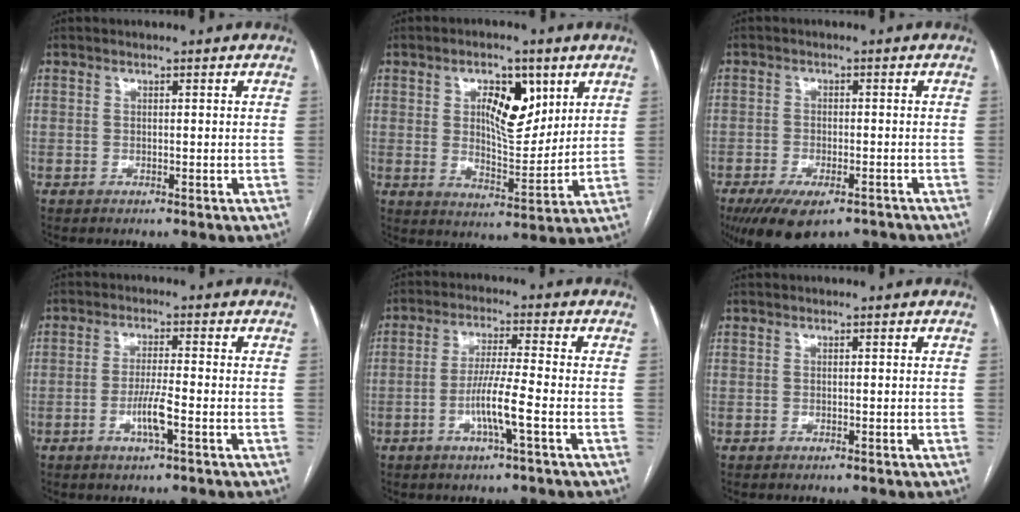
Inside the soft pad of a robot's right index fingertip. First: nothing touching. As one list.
[{"total": 9.5, "force": [3.7, 4.1, 7.7], "torque": [-0.123, 0.005, 0.065]}, {"total": 10.4, "force": [-7.5, 4.3, 5.9], "torque": [-0.098, -0.009, -0.116]}, {"total": 6.0, "force": [-2.5, 0.3, 5.4], "torque": [-0.107, -0.004, -0.047]}, {"total": 6.7, "force": [-2.3, -0.4, 6.3], "torque": [-0.123, -0.003, -0.047]}, {"total": 0.0}]